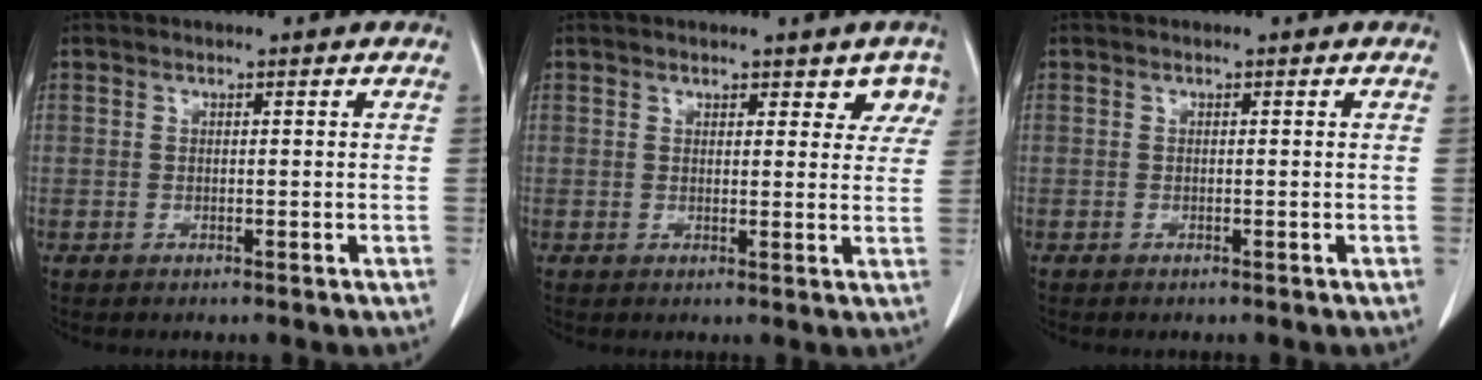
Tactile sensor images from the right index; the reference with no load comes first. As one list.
[{"total": 5.0, "force": [3.3, 2.7, 2.7], "torque": [-0.012, 0.005, 0.041]}, {"total": 0.0}]